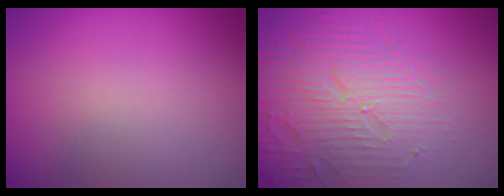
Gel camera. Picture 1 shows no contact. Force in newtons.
{"total": 6.2, "press": 5.2, "slide": 3.4}